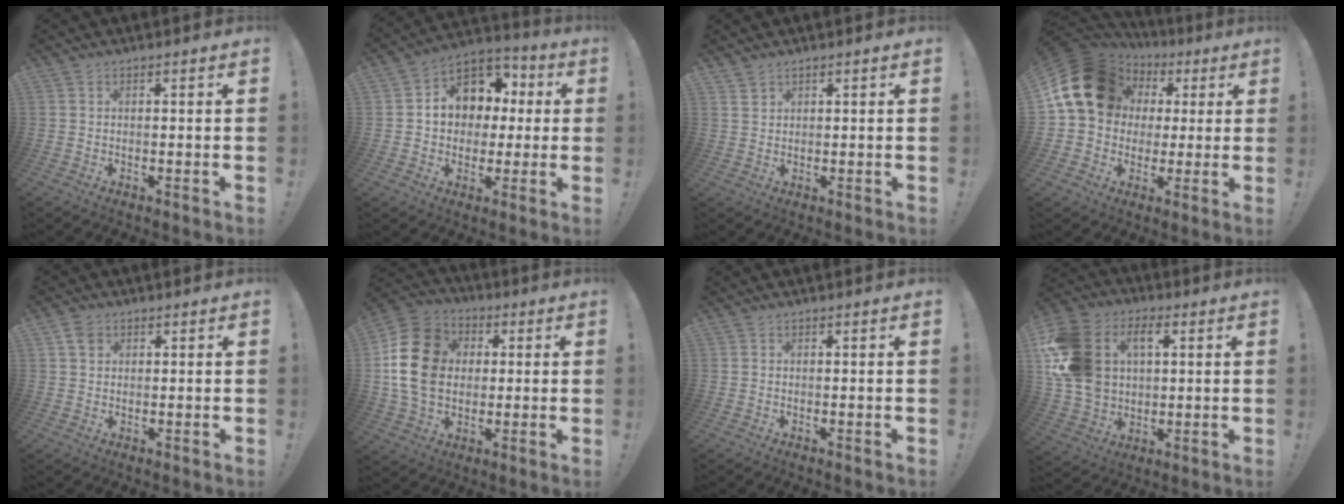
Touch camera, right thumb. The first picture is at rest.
{"total": 12.0, "force": [2.6, 10.2, 5.8], "torque": [-0.085, -0.010, 0.056]}
{"total": 1.8, "force": [1.7, 0.7, 0.3], "torque": [0.006, -0.016, 0.029]}
{"total": 20.4, "force": [5.5, 15.9, 11.5], "torque": [-0.188, -0.019, 0.117]}
{"total": 3.3, "force": [1.7, 2.6, 1.3], "torque": [-0.009, -0.006, 0.028]}
{"total": 19.2, "force": [1.9, 15.1, 11.7], "torque": [-0.194, 0.013, 0.039]}
{"total": 0.0}
{"total": 19.5, "force": [5.1, 14.3, 12.2], "torque": [-0.247, -0.011, 0.095]}